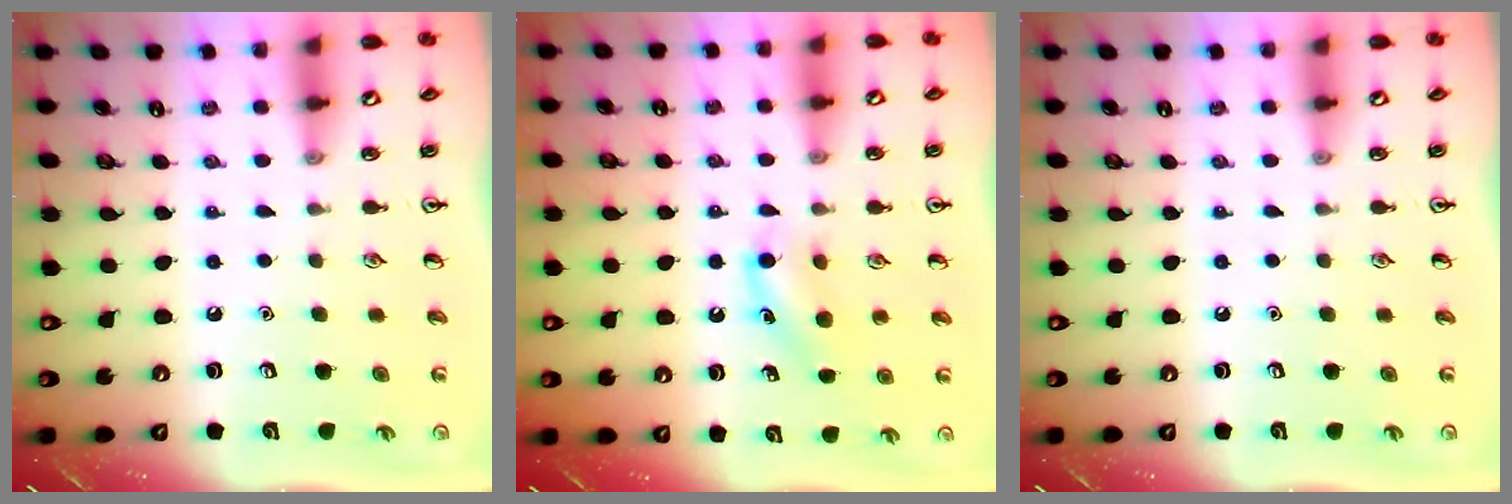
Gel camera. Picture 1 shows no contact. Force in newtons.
{"total": 8.2, "press": 8.0, "slide": 1.8}
{"total": 0.0}